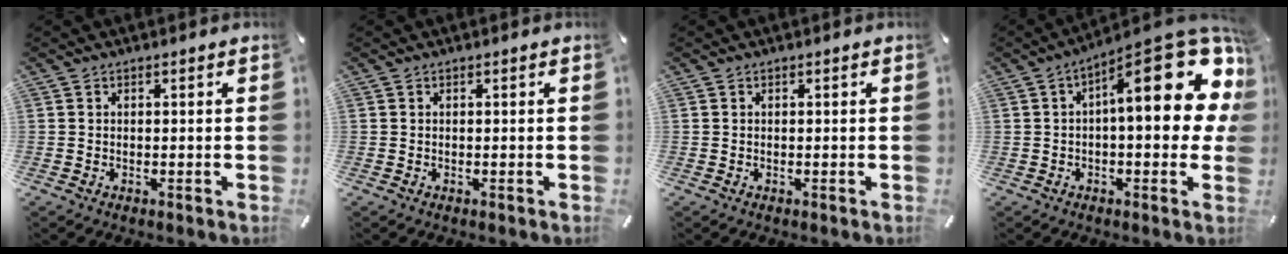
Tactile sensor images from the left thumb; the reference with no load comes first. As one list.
[{"total": 0.0}, {"total": 0.0}, {"total": 23.5, "force": [6.9, 9.3, 20.4], "torque": [-0.264, -0.055, 0.115]}]